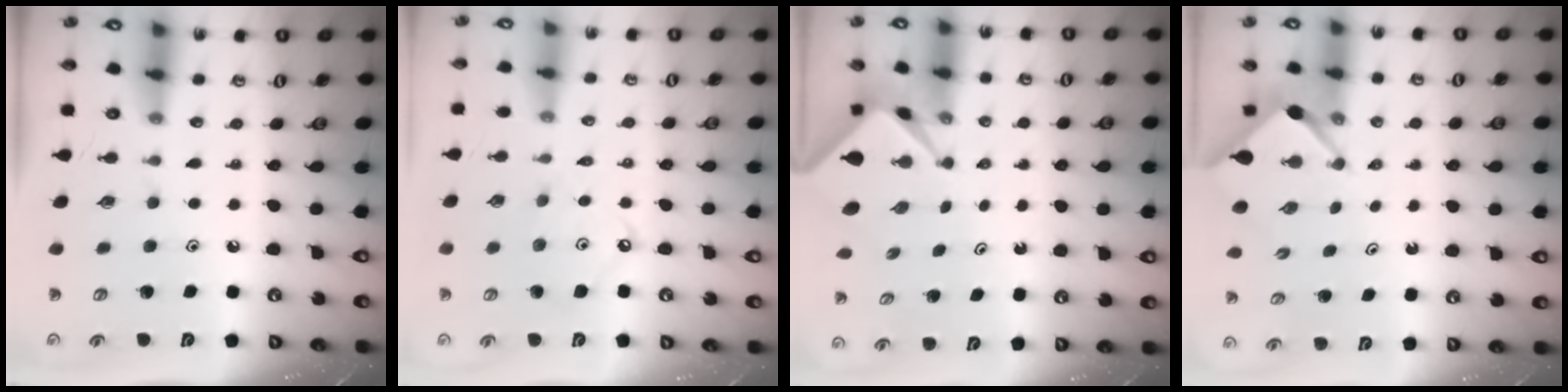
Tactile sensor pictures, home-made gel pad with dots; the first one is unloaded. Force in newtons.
{"total": 5.5, "press": 5.4, "slide": 0.7}
{"total": 3.8, "press": 3.8, "slide": 0.1}
{"total": 2.5, "press": 2.5, "slide": 0.3}